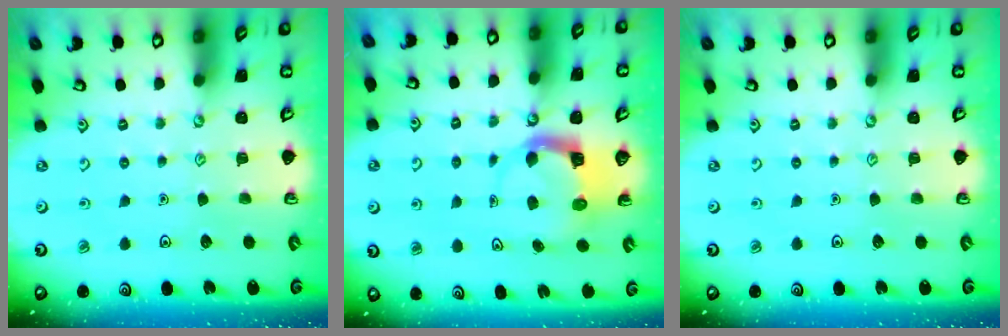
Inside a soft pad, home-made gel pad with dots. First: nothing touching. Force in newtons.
{"total": 3.9, "press": 3.9, "slide": 0.3}
{"total": 0.0}